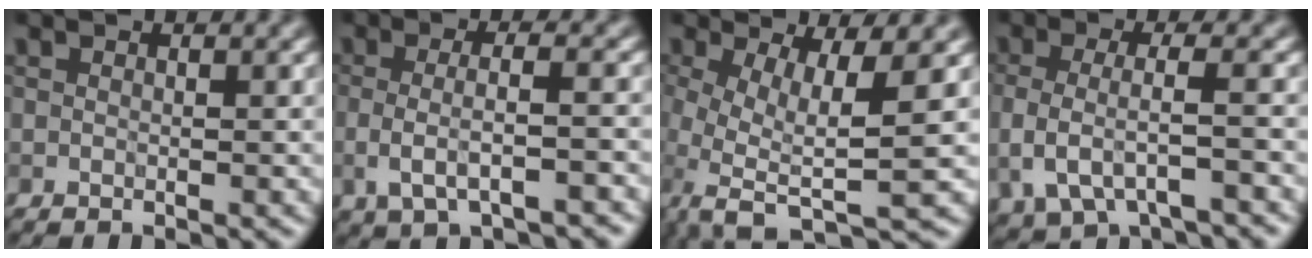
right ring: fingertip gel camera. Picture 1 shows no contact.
{"total": 4.5, "force": [-0.8, 1.6, 4.2], "torque": [-0.077, -0.005, -0.014]}
{"total": 8.1, "force": [-1.7, 2.4, 7.5], "torque": [-0.137, -0.006, -0.035]}
{"total": 4.5, "force": [-1.2, 1.9, 3.9], "torque": [-0.084, -0.012, -0.018]}